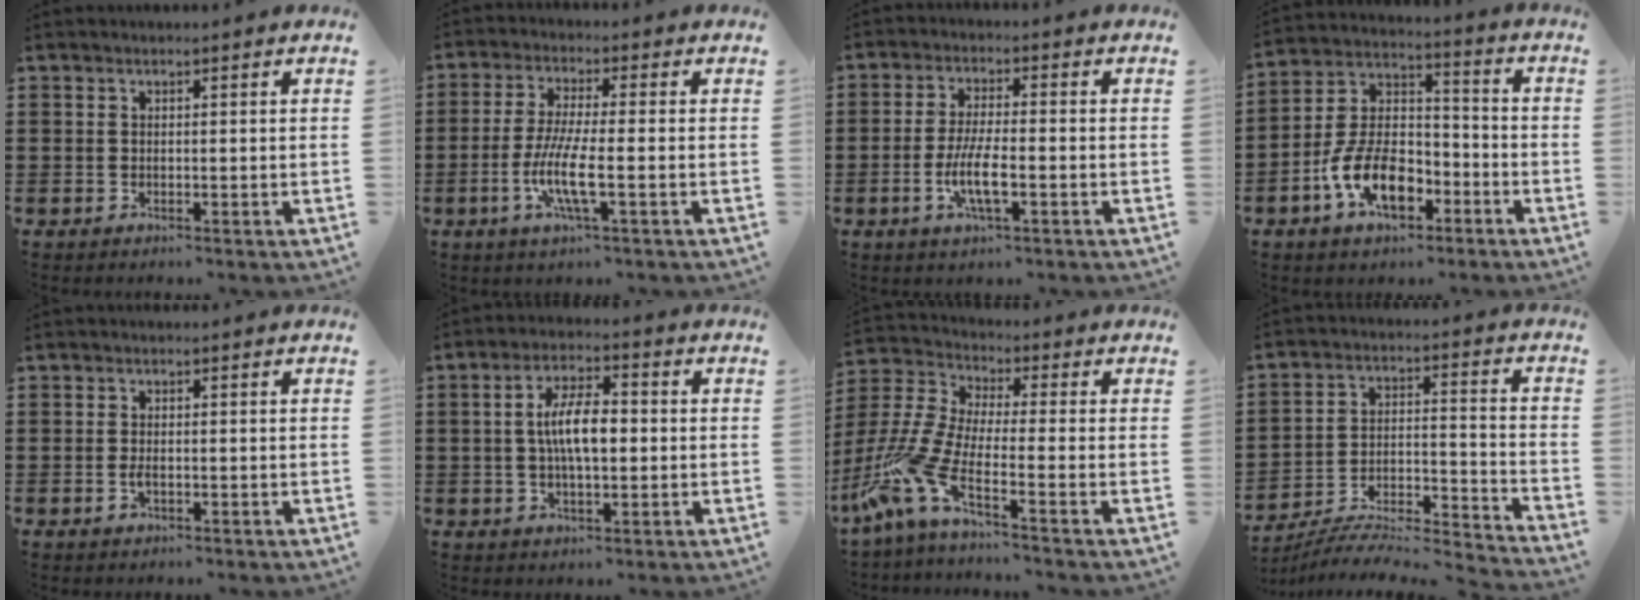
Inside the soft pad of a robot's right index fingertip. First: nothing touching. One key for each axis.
{"total": 7.5, "fx": -2.3, "fy": 1.1, "fz": 7.1, "tx": -0.154, "ty": -0.015, "tz": -0.049}
{"total": 6.1, "fx": -2.0, "fy": 1.4, "fz": 5.6, "tx": -0.121, "ty": -0.010, "tz": -0.041}
{"total": 11.1, "fx": -5.2, "fy": 5.9, "fz": 7.8, "tx": -0.176, "ty": 0.007, "tz": -0.096}
{"total": 1.6, "fx": -0.6, "fy": 0.6, "fz": 1.3, "tx": -0.034, "ty": -0.005, "tz": -0.014}
{"total": 7.0, "fx": 0.0, "fy": 2.5, "fz": 6.5, "tx": -0.127, "ty": 0.005, "tz": -0.003}
{"total": 8.6, "fx": -4.8, "fy": 2.3, "fz": 6.8, "tx": -0.200, "ty": -0.029, "tz": -0.110}
{"total": 5.9, "fx": -5.5, "fy": 0.8, "fz": 1.9, "tx": -0.035, "ty": -0.009, "tz": -0.112}